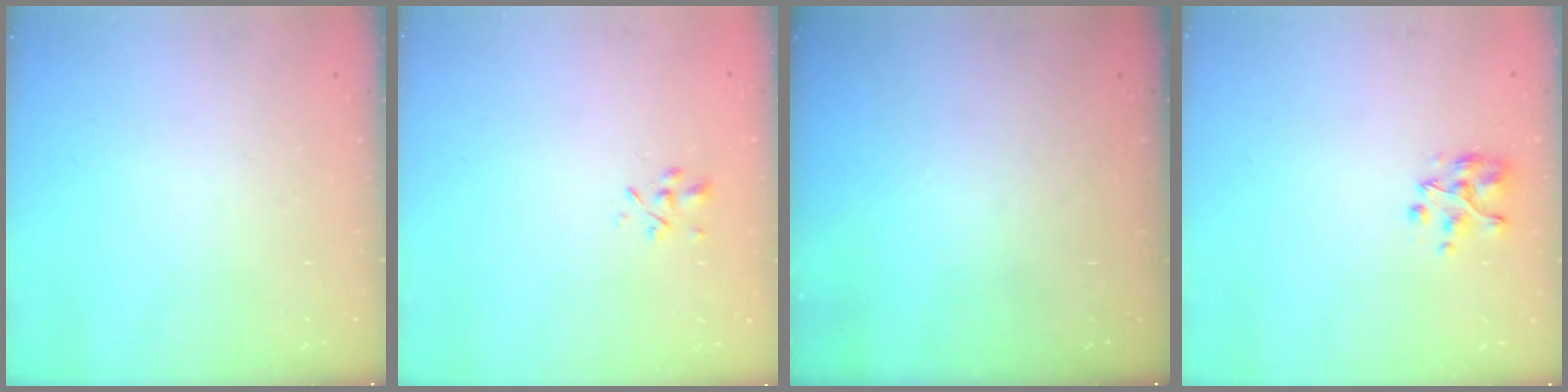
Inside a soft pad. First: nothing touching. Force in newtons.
{"total": 1.3, "press": 1.2, "slide": 0.5}
{"total": 0.0}
{"total": 4.5, "press": 4.4, "slide": 0.5}